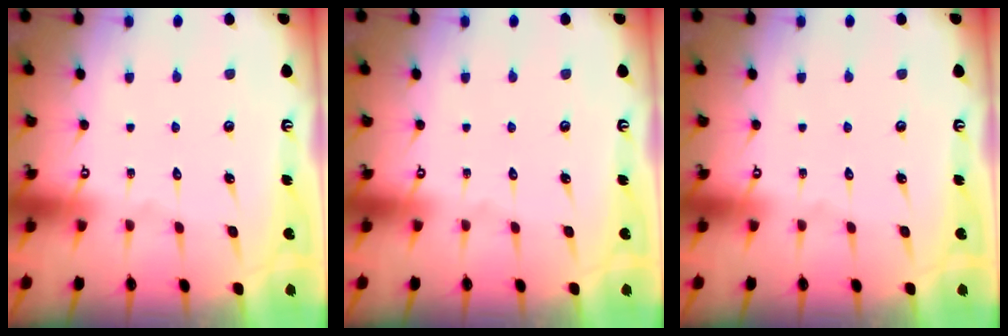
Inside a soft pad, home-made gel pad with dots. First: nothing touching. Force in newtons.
{"total": 0.0}
{"total": 0.0}